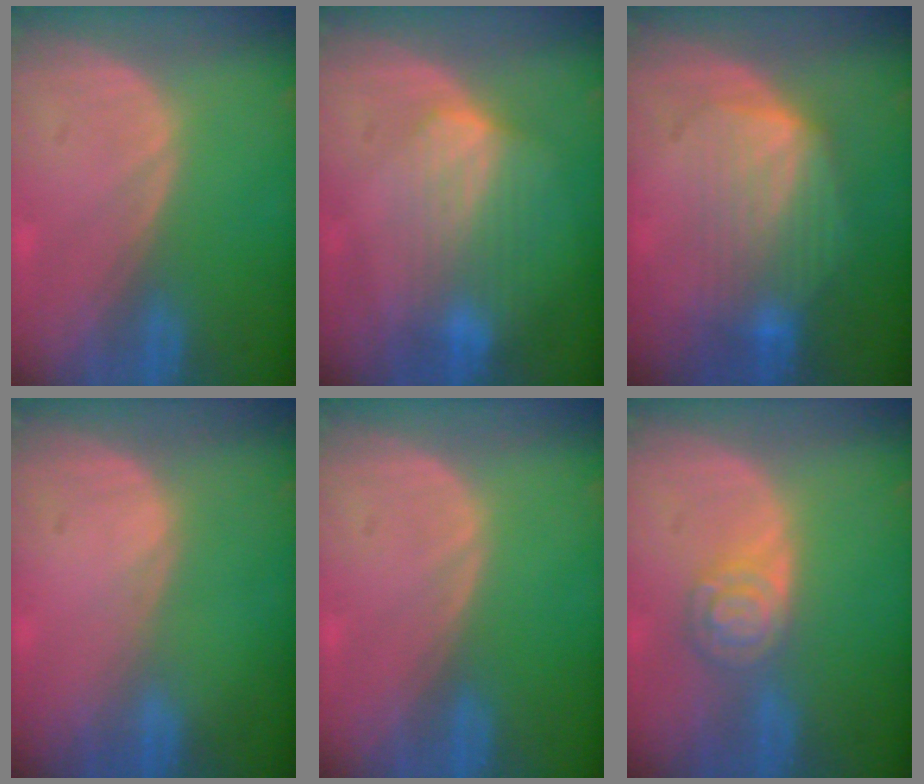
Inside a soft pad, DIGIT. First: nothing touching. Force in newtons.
{"total": 7.2, "press": 6.4, "slide": 3.1}
{"total": 7.2, "press": 7.1, "slide": 1.0}
{"total": 0.0}
{"total": 0.0}
{"total": 5.5, "press": 4.8, "slide": 2.6}